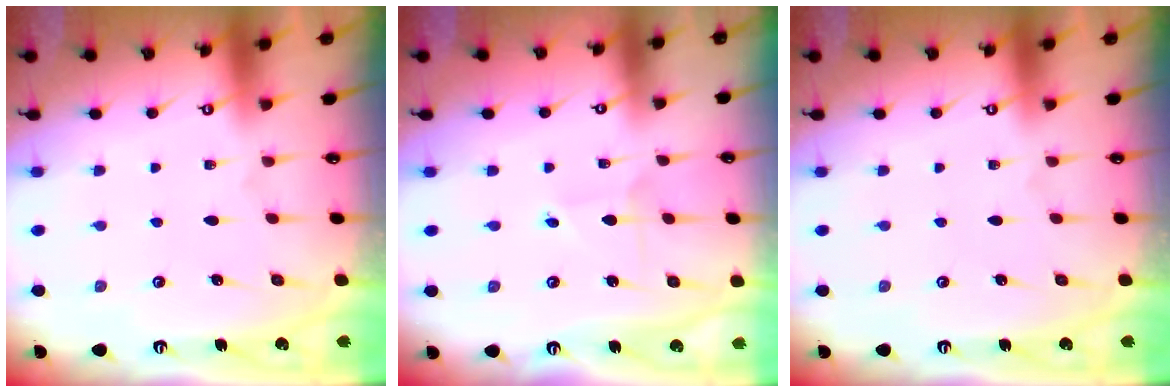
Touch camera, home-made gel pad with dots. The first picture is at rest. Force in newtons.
{"total": 2.7, "press": 2.7, "slide": 0.3}
{"total": 0.0}